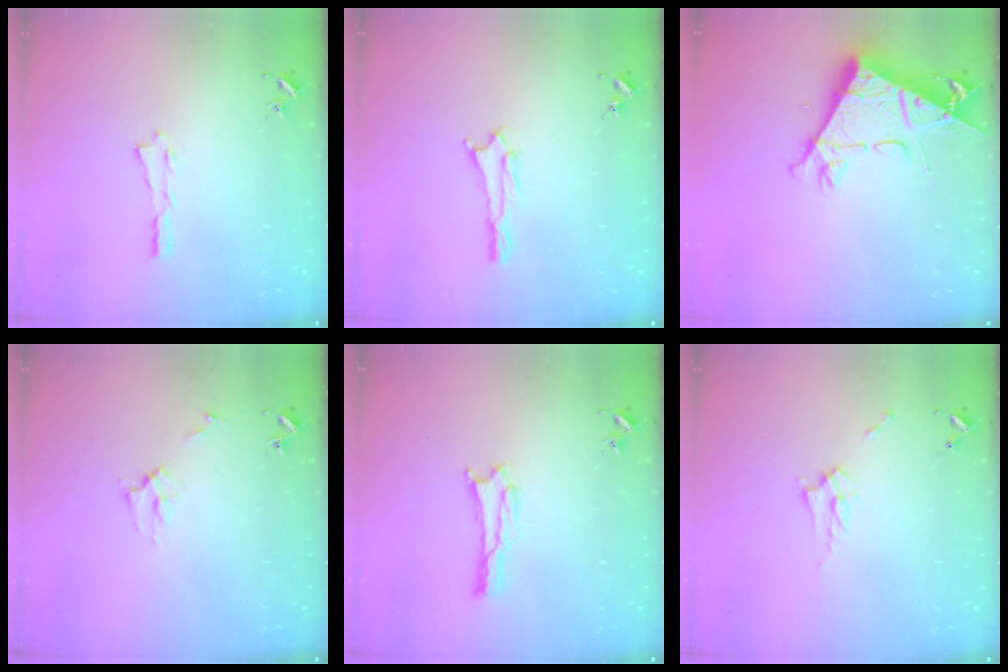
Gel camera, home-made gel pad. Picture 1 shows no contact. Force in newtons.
{"total": 1.0, "press": 1.0, "slide": 0.1}
{"total": 9.7, "press": 9.6, "slide": 1.4}
{"total": 2.7, "press": 2.7, "slide": 0.3}
{"total": 1.7, "press": 1.7, "slide": 0.1}
{"total": 2.9, "press": 2.9, "slide": 0.4}